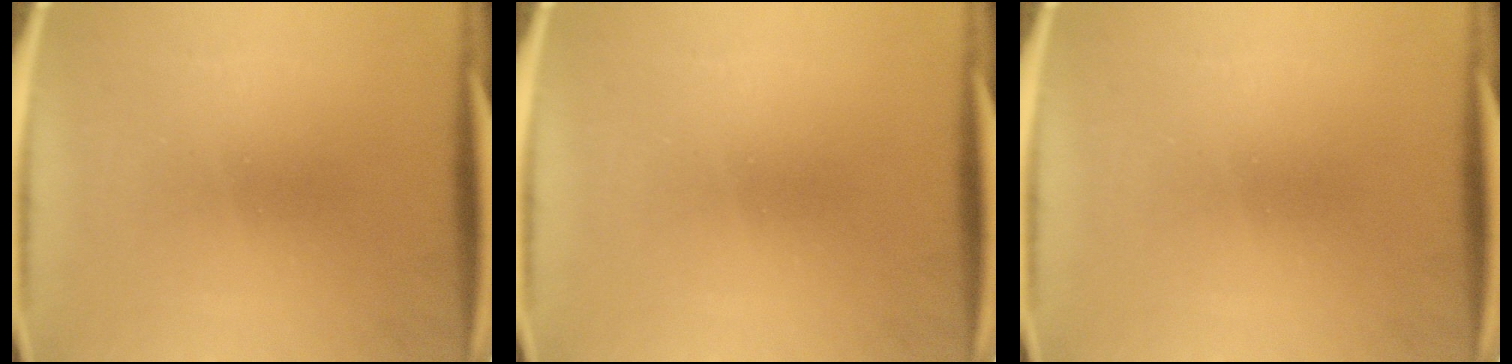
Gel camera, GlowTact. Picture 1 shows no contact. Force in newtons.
{"total": 0.0}
{"total": 0.0}